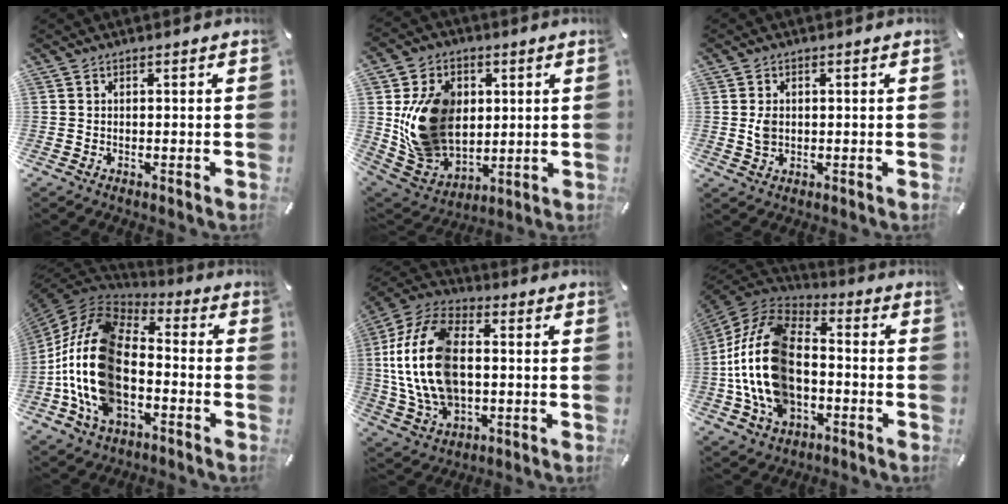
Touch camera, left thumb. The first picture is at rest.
{"total": 17.5, "force": [3.1, 14.6, 9.1], "torque": [-0.171, -0.008, 0.068]}
{"total": 2.8, "force": [0.3, 2.1, 1.8], "torque": [-0.035, 0.000, 0.001]}
{"total": 21.2, "force": [-6.0, 13.4, 15.3], "torque": [-0.331, 0.031, -0.103]}
{"total": 19.1, "force": [-0.3, 12.9, 14.0], "torque": [-0.331, 0.004, -0.009]}
{"total": 21.5, "force": [-4.0, 14.6, 15.2], "torque": [-0.327, 0.033, -0.068]}